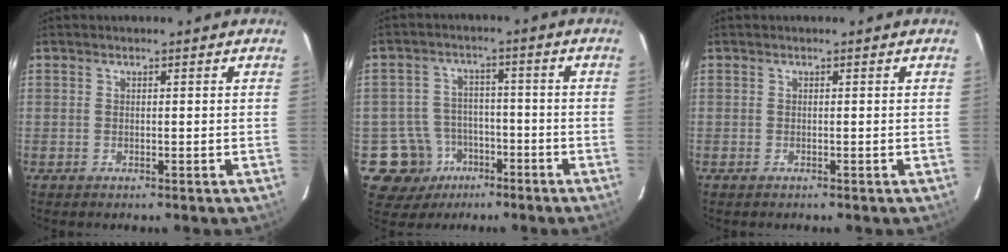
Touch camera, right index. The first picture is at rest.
{"total": 9.1, "force": [-4.7, 7.8, 0.8], "torque": [-0.037, 0.030, -0.063]}
{"total": 0.0}